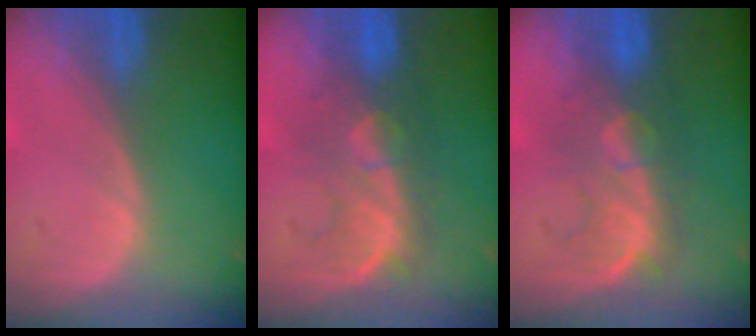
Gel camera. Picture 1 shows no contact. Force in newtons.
{"total": 7.8, "press": 7.7, "slide": 1.3}
{"total": 7.8, "press": 7.7, "slide": 1.3}